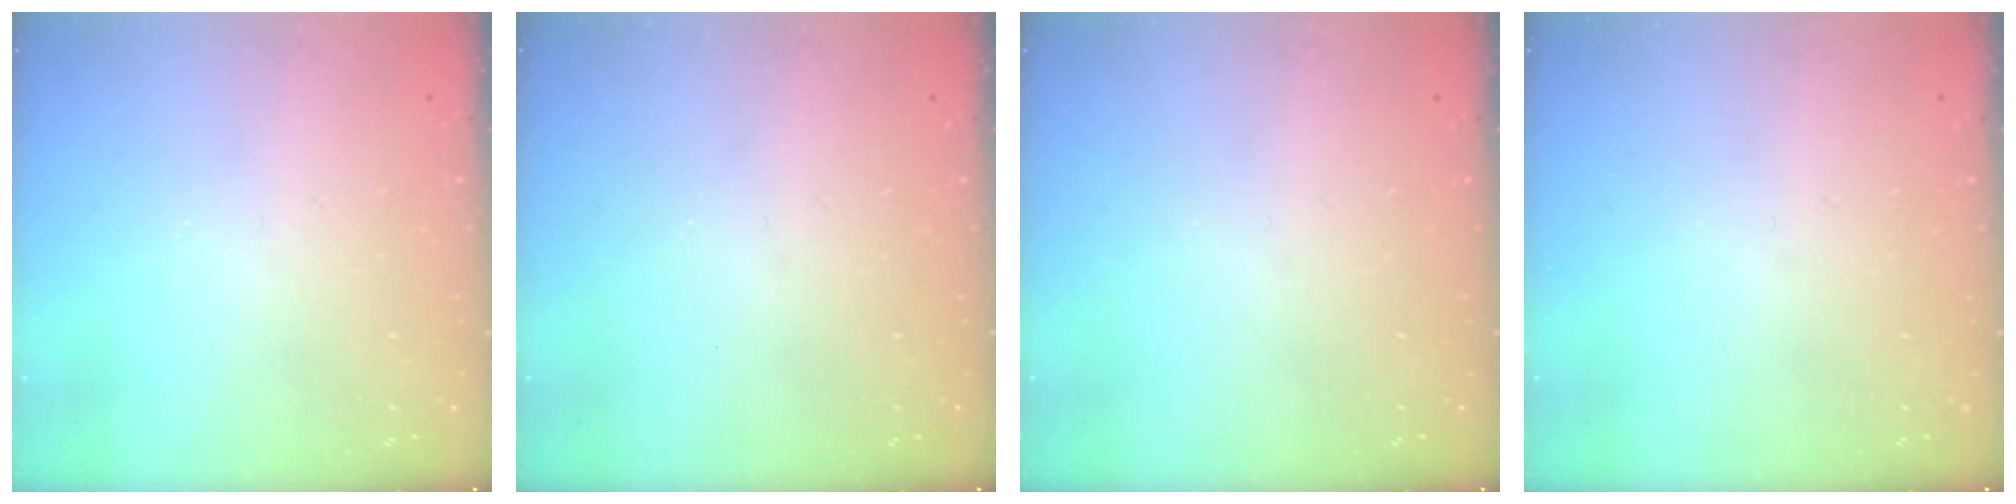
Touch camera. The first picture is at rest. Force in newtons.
{"total": 0.0}
{"total": 0.0}
{"total": 0.0}